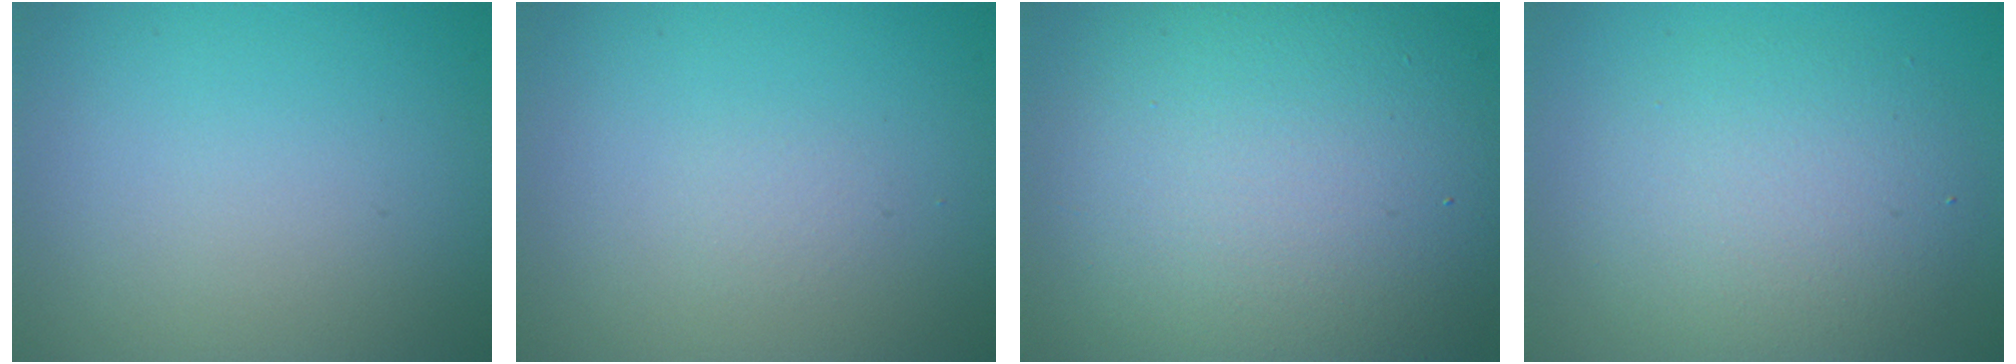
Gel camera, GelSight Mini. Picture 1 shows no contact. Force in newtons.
{"total": 0.6, "press": 0.6, "slide": 0.0}
{"total": 13.3, "press": 13.3, "slide": 0.1}
{"total": 5.0, "press": 5.0, "slide": 0.3}